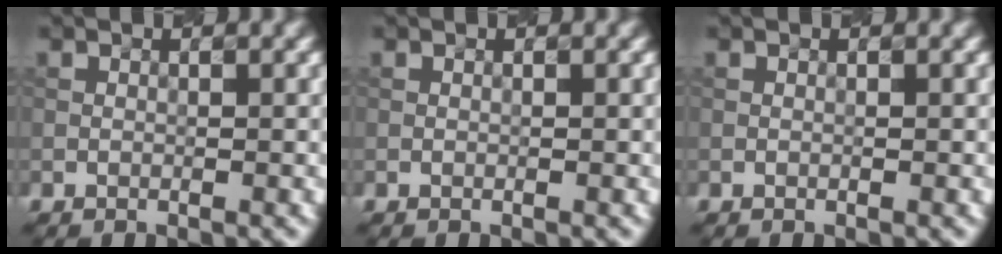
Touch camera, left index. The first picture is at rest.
{"total": 0.0}
{"total": 0.0}